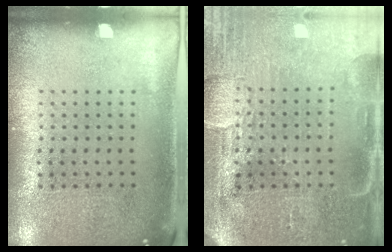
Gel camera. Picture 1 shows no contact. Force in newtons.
{"total": 3.9, "press": 3.5, "slide": 1.7}